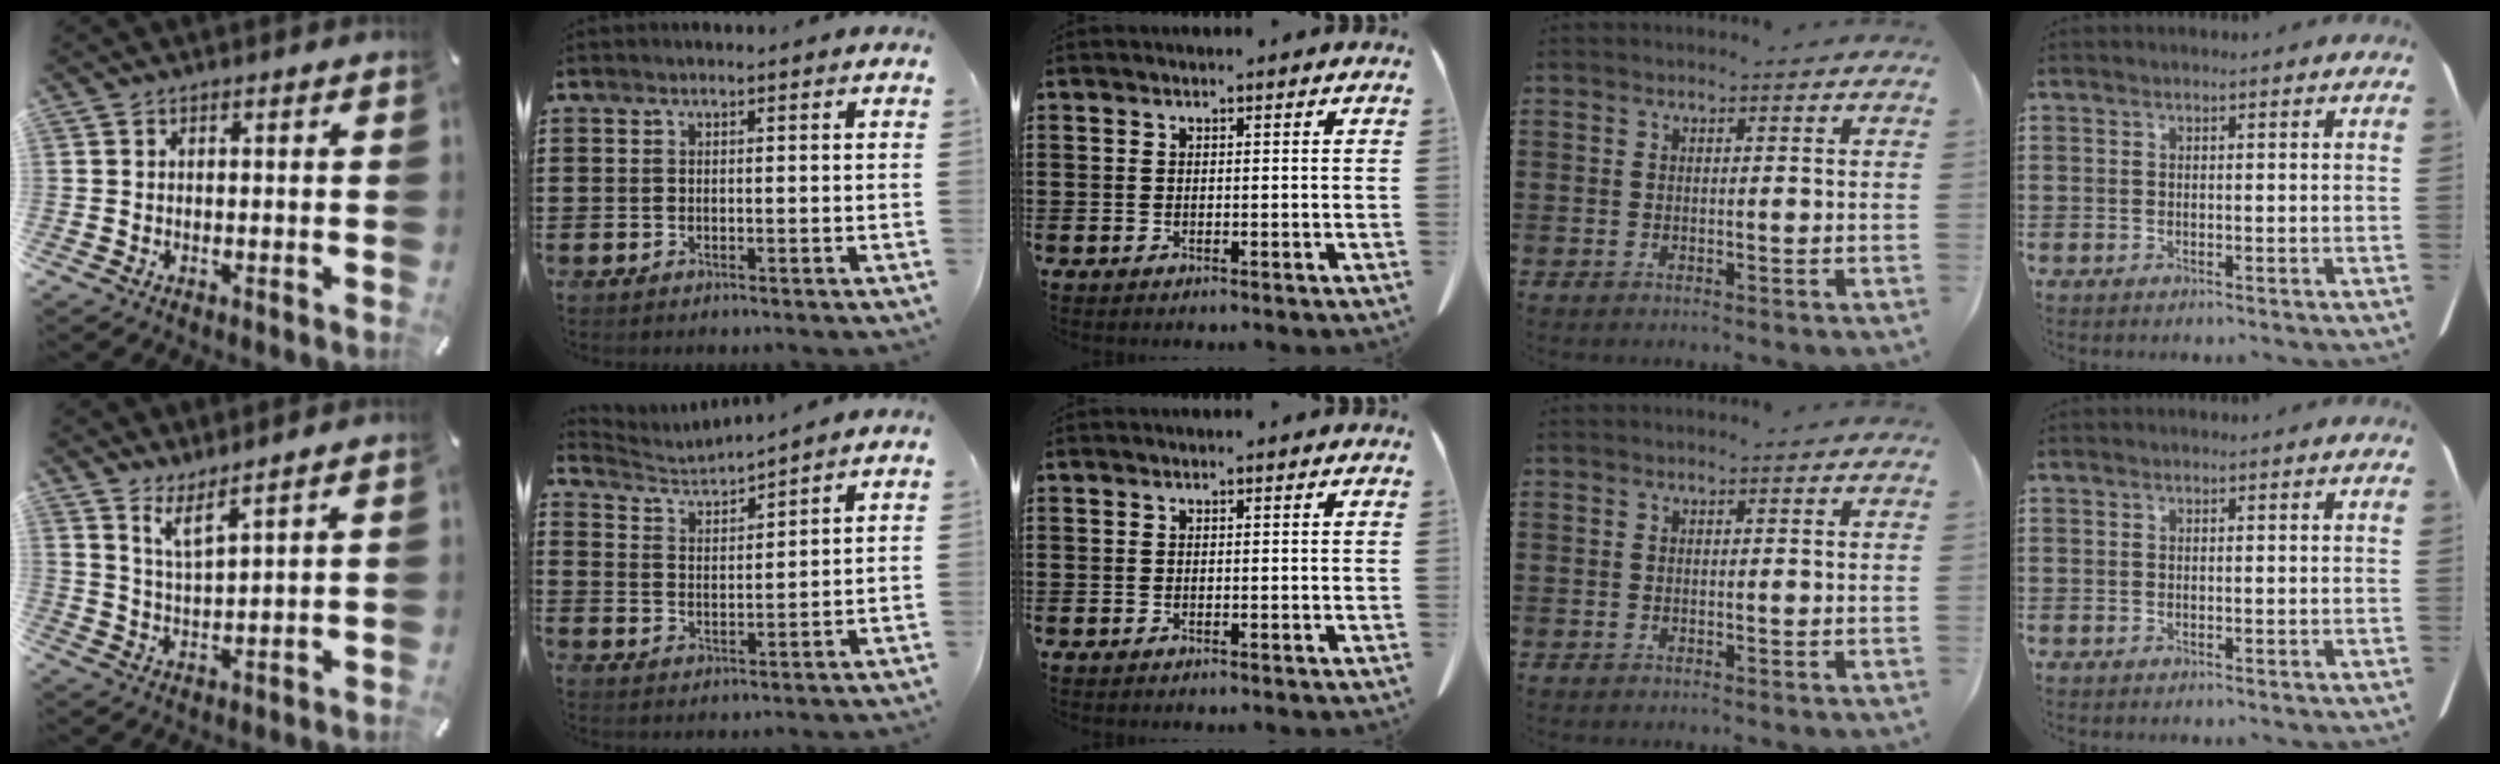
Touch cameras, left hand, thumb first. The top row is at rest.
{"thumb": {"total": 5.5, "force": [4.6, 0.6, 2.9], "torque": [-0.070, -0.023, 0.083]}, "index": {"total": 2.9, "force": [2.9, -0.2, 0.0], "torque": [-0.016, -0.021, 0.045]}}